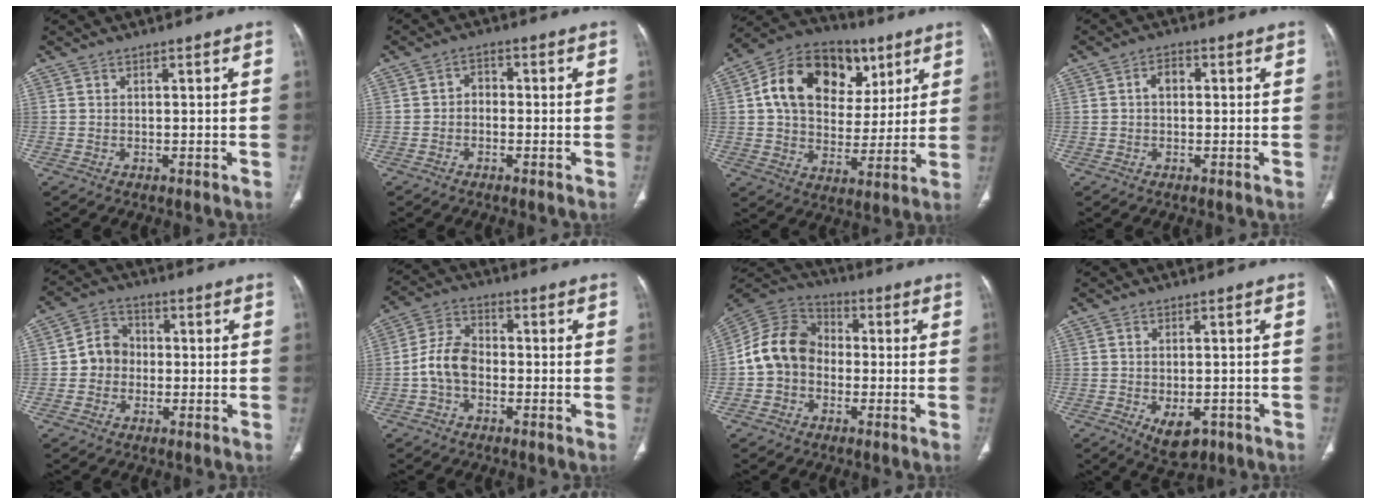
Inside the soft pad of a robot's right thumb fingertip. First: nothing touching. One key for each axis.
{"total": 2.6, "fx": -0.6, "fy": 2.1, "fz": 1.5, "tx": -0.008, "ty": 0.015, "tz": -0.020}
{"total": 21.2, "fx": 7.2, "fy": 15.3, "fz": 12.8, "tx": -0.181, "ty": 0.010, "tz": 0.115}
{"total": 2.8, "fx": 0.2, "fy": 2.0, "fz": 2.0, "tx": -0.026, "ty": 0.013, "tz": -0.002}
{"total": 6.6, "fx": -0.6, "fy": 5.9, "fz": 2.9, "tx": -0.023, "ty": 0.019, "tz": -0.022}
{"total": 4.0, "fx": -0.9, "fy": 2.5, "fz": 3.0, "tx": -0.058, "ty": 0.013, "tz": -0.023}
{"total": 11.8, "fx": -1.4, "fy": 9.6, "fz": 6.6, "tx": -0.115, "ty": 0.036, "tz": -0.040}
{"total": 6.2, "fx": -2.4, "fy": 3.6, "fz": 4.4, "tx": -0.058, "ty": 0.006, "tz": -0.022}